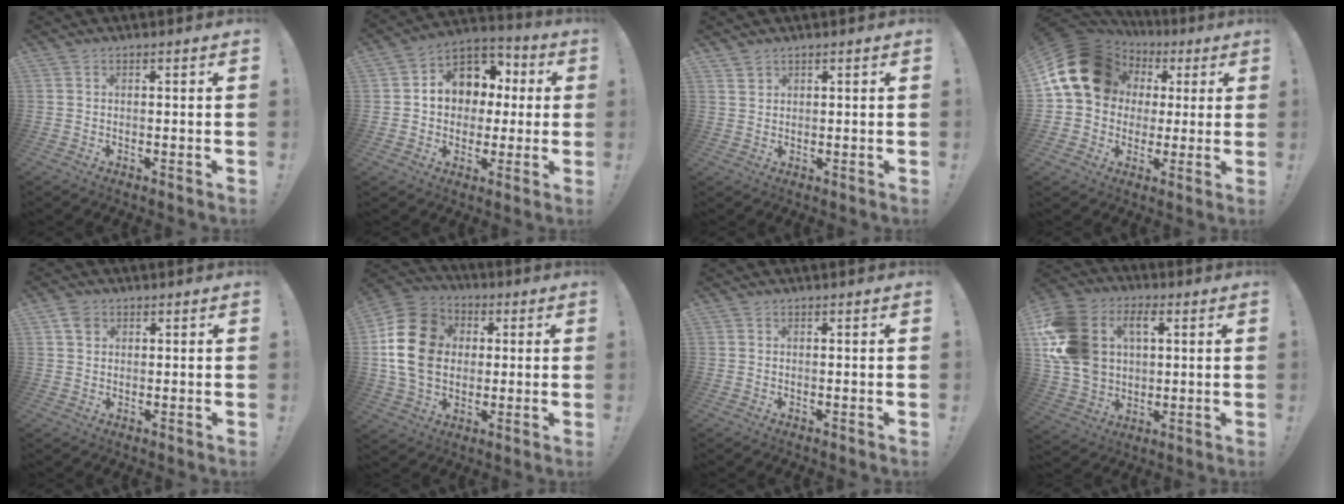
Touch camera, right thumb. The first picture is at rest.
{"total": 12.0, "force": [2.6, 10.2, 5.8], "torque": [-0.085, -0.010, 0.056]}
{"total": 1.8, "force": [1.7, 0.7, 0.3], "torque": [0.006, -0.016, 0.029]}
{"total": 20.4, "force": [5.5, 15.9, 11.5], "torque": [-0.188, -0.019, 0.117]}
{"total": 3.3, "force": [1.7, 2.6, 1.3], "torque": [-0.009, -0.006, 0.028]}
{"total": 19.2, "force": [1.9, 15.1, 11.7], "torque": [-0.194, 0.013, 0.039]}
{"total": 0.0}
{"total": 19.5, "force": [5.1, 14.3, 12.2], "torque": [-0.247, -0.011, 0.095]}